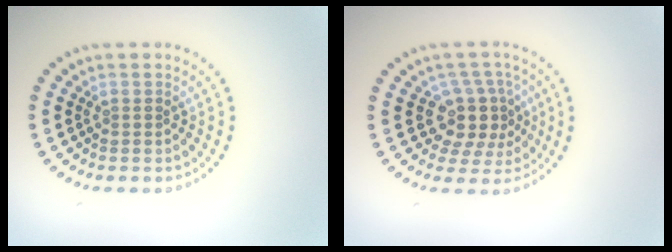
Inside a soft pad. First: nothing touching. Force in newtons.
{"total": 4.0, "press": 3.3, "slide": 2.2}